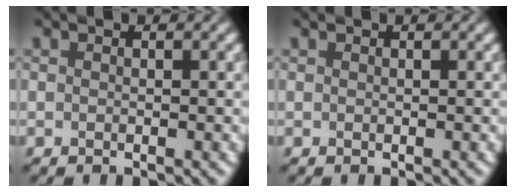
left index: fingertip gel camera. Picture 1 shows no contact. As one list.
[{"total": 0.0}]